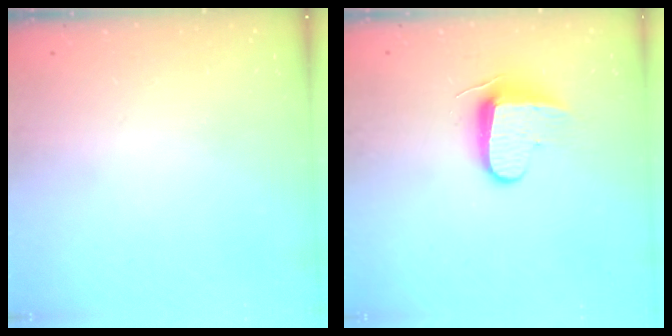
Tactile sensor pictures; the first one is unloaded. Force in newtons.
{"total": 8.7, "press": 8.6, "slide": 0.9}